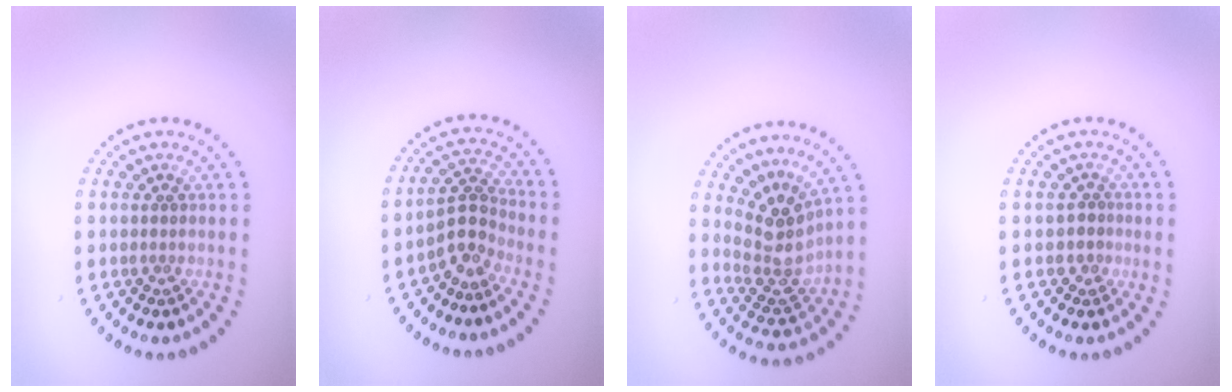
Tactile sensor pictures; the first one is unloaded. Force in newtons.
{"total": 2.8, "press": 2.1, "slide": 1.9}
{"total": 3.9, "press": 2.9, "slide": 2.6}
{"total": 1.0, "press": 0.7, "slide": 0.7}